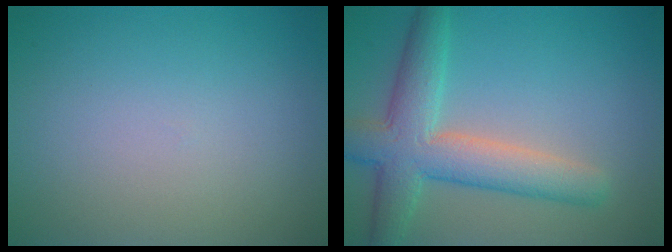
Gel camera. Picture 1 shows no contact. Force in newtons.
{"total": 6.5, "press": 6.5, "slide": 0.3}